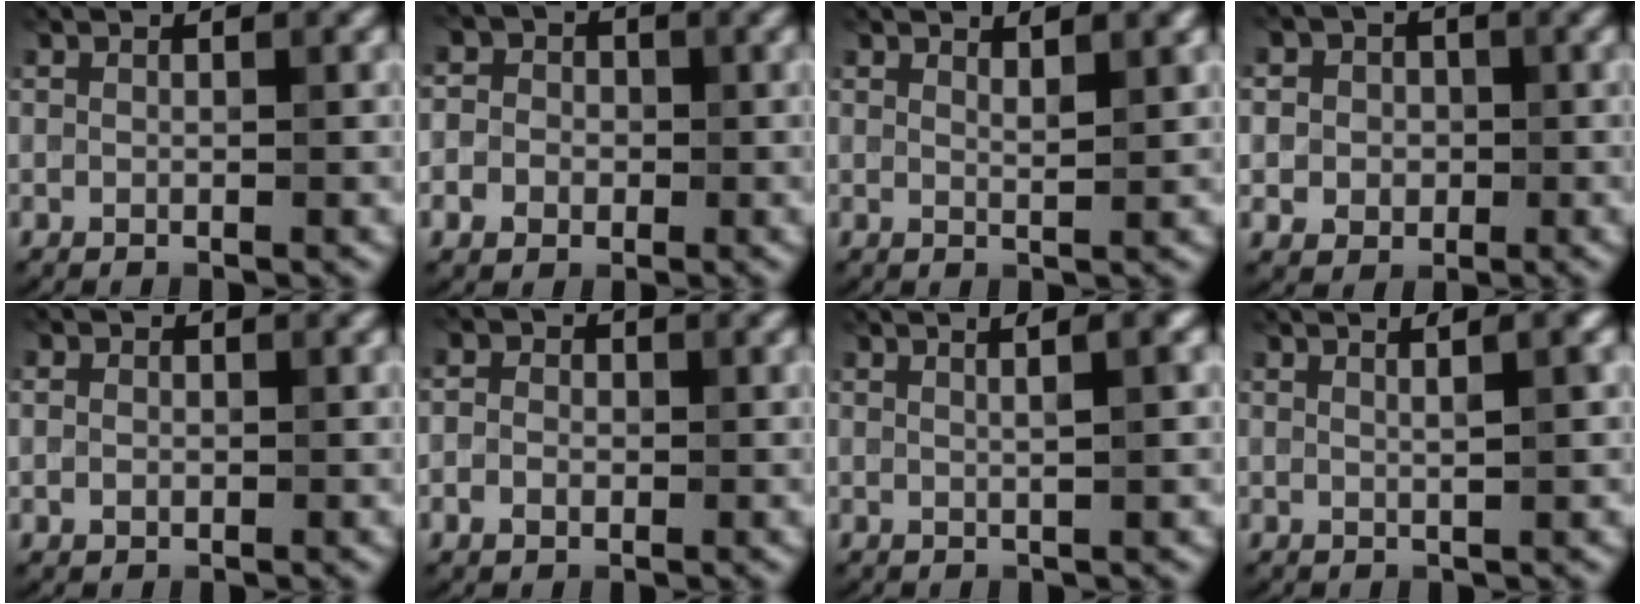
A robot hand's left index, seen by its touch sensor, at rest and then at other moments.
{"total": 5.0, "force": [-0.1, 4.7, 1.8], "torque": [-0.006, 0.024, -0.036]}
{"total": 1.3, "force": [1.1, 0.2, 0.7], "torque": [-0.010, -0.001, 0.017]}
{"total": 4.7, "force": [0.7, 4.3, 1.8], "torque": [-0.013, 0.022, -0.012]}
{"total": 1.5, "force": [0.0, 1.3, 0.7], "torque": [-0.010, -0.002, -0.001]}
{"total": 2.1, "force": [-0.3, 1.8, 1.0], "torque": [-0.005, 0.001, -0.015]}
{"total": 3.2, "force": [1.3, 1.3, 2.6], "torque": [-0.009, 0.008, -0.011]}
{"total": 2.3, "force": [1.0, 0.8, 2.0], "torque": [-0.014, 0.006, -0.003]}